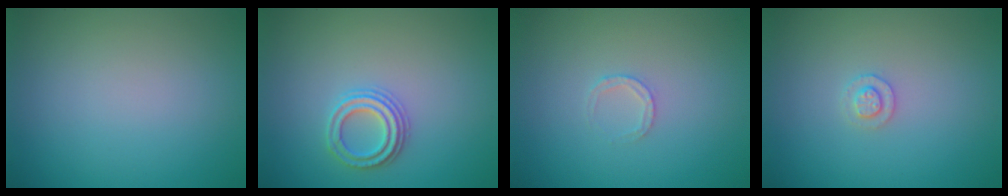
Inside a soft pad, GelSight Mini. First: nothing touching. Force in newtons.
{"total": 2.3, "press": 2.3, "slide": 0.3}
{"total": 1.3, "press": 1.3, "slide": 0.2}
{"total": 1.3, "press": 1.2, "slide": 0.3}